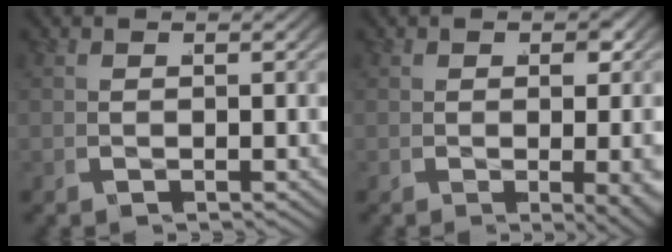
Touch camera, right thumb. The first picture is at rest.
{"total": 2.4, "force": [-0.3, 0.6, 2.3], "torque": [-0.028, -0.010, -0.001]}